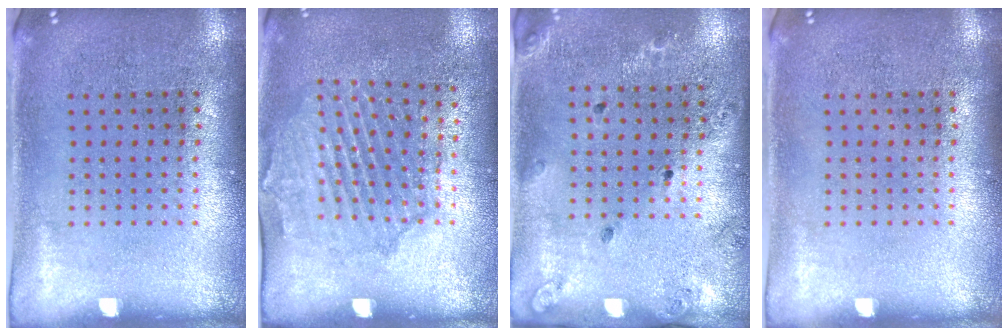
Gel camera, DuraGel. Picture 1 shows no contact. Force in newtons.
{"total": 1.5, "press": 1.5, "slide": 0.4}
{"total": 1.2, "press": 1.1, "slide": 0.5}
{"total": 0.0}